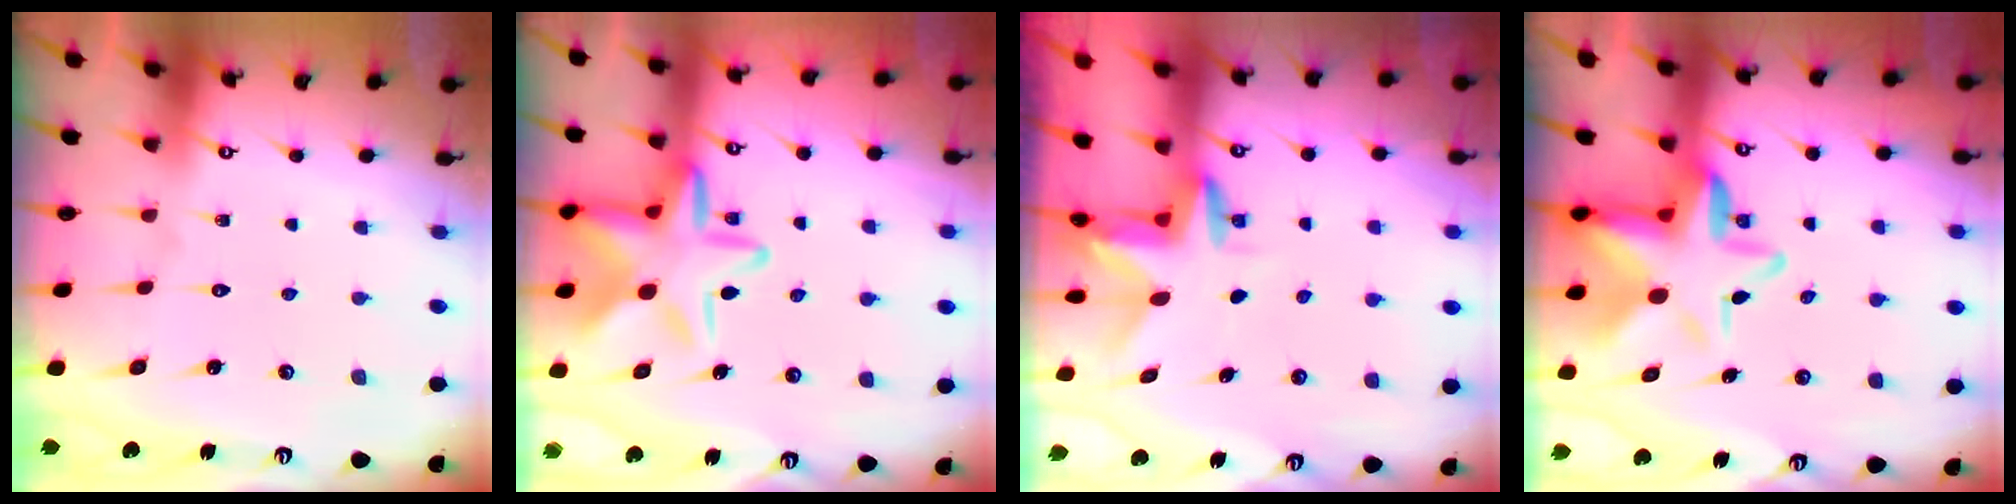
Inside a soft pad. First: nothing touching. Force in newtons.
{"total": 14.8, "press": 14.8, "slide": 1.1}
{"total": 3.1, "press": 3.1, "slide": 0.2}
{"total": 11.1, "press": 11.0, "slide": 1.8}